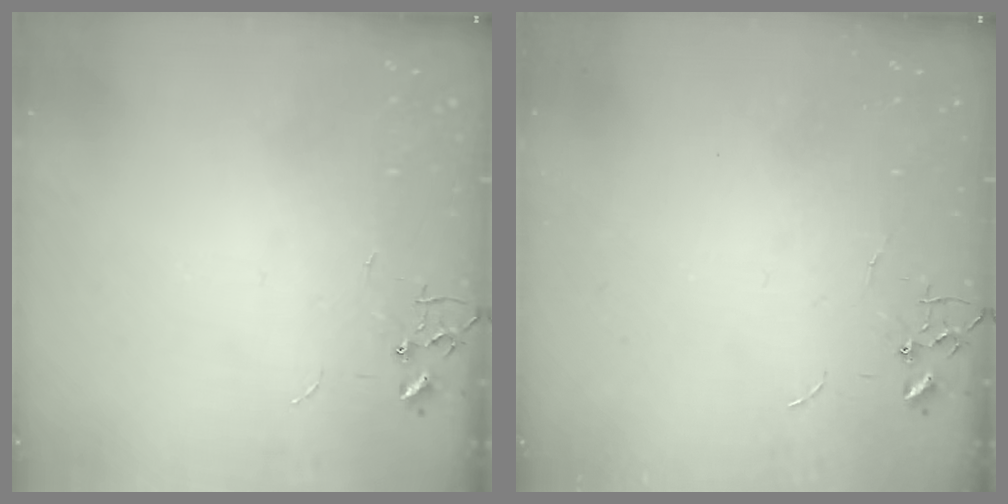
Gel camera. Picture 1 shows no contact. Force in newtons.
{"total": 0.0}